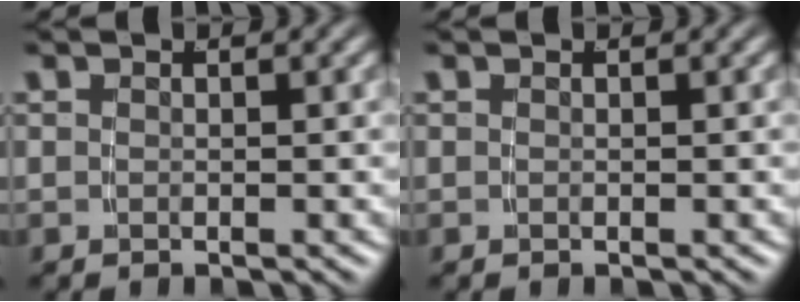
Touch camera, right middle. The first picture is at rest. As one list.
[{"total": 0.0}]